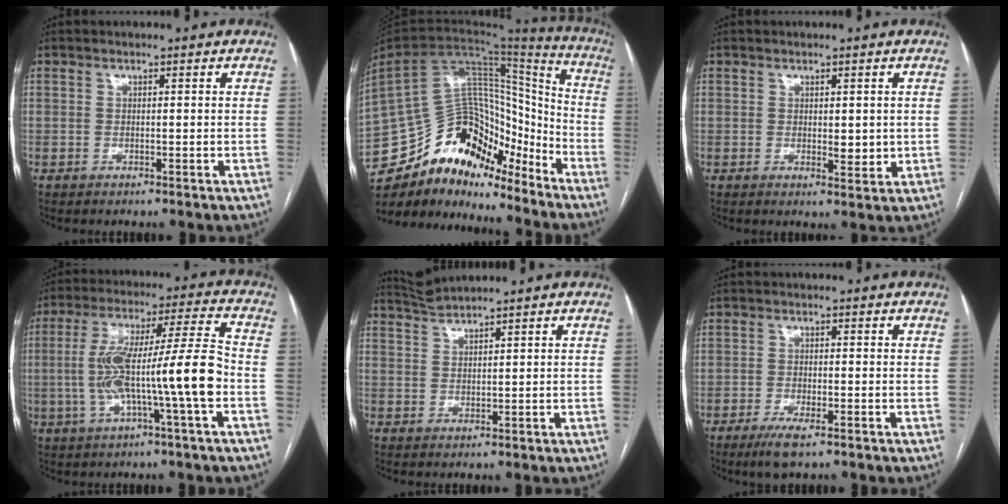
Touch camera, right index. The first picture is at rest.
{"total": 23.1, "force": [-17.8, 10.1, 10.7], "torque": [-0.243, 0.030, -0.299]}
{"total": 2.8, "force": [0.2, 1.3, 2.5], "torque": [-0.038, -0.008, 0.007]}
{"total": 14.4, "force": [-2.9, 0.0, 14.1], "torque": [-0.267, 0.021, -0.052]}
{"total": 2.8, "force": [2.6, -1.1, -0.2], "torque": [0.001, 0.002, 0.061]}
{"total": 4.2, "force": [-2.7, 0.8, 3.1], "torque": [-0.062, -0.008, -0.047]}